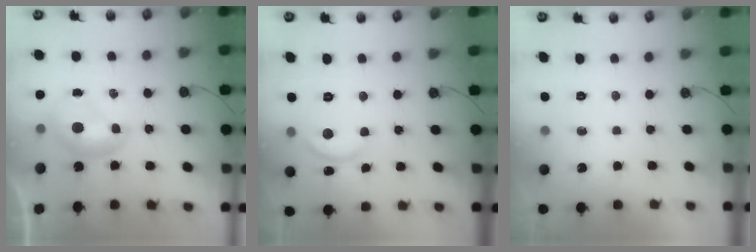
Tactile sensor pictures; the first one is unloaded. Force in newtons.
{"total": 3.4, "press": 3.4, "slide": 0.3}
{"total": 0.0}